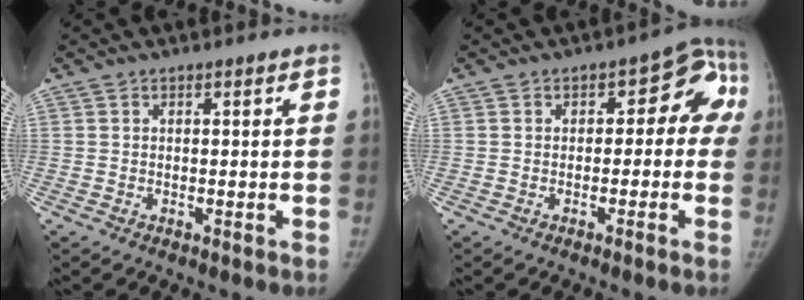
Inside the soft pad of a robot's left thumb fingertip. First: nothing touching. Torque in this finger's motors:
{"motor_torque": [0.05, 0.08, -0.25, 0.24, -0.01]}